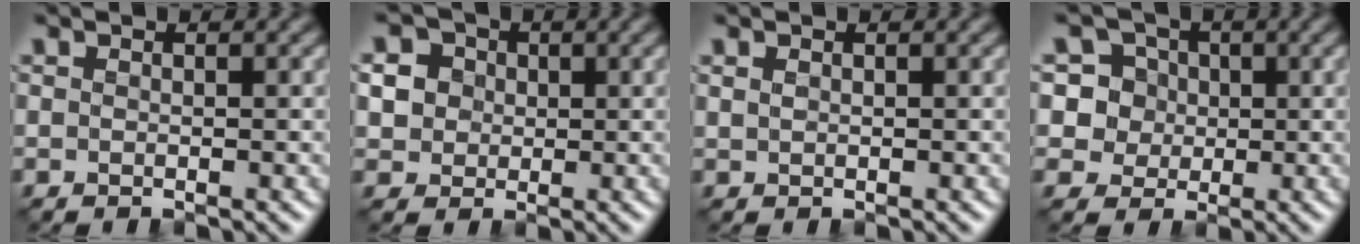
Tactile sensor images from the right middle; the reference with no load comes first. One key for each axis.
{"total": 5.6, "fx": 1.6, "fy": 4.9, "fz": 2.2, "tx": -0.050, "ty": 0.027, "tz": 0.024}
{"total": 0.5, "fx": 0.3, "fy": 0.3, "fz": 0.3, "tx": -0.009, "ty": 0.000, "tz": 0.009}
{"total": 7.0, "fx": 2.0, "fy": 6.5, "fz": 2.0, "tx": -0.040, "ty": 0.032, "tz": 0.020}